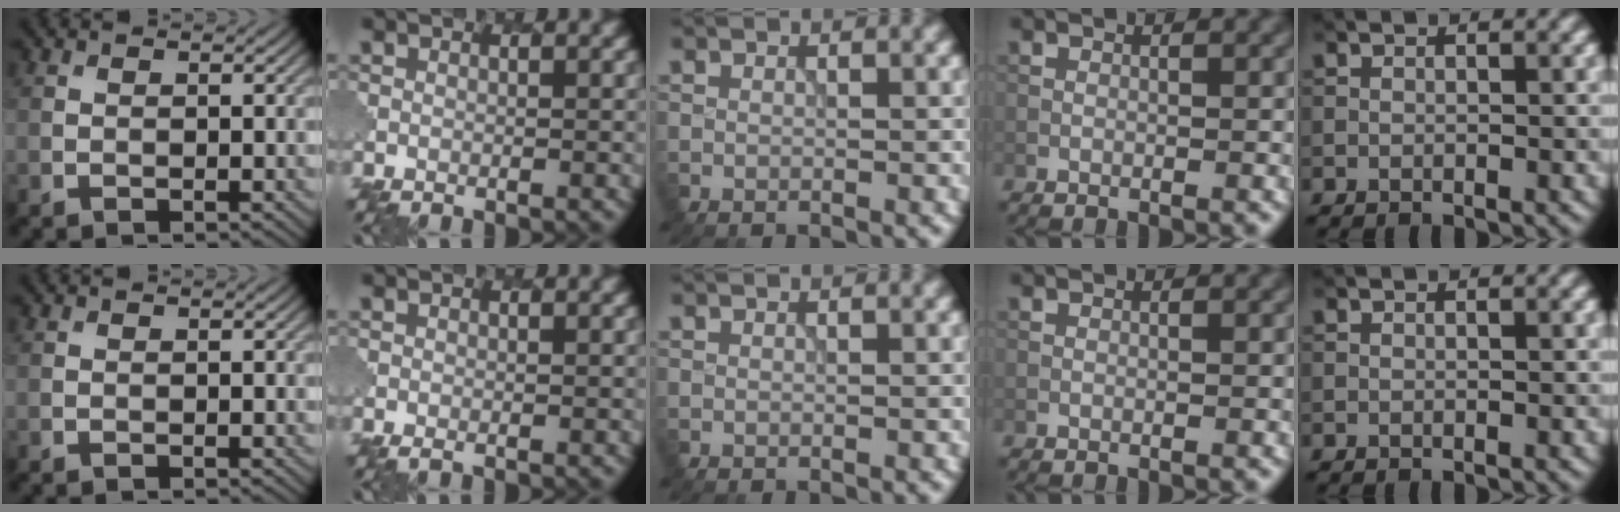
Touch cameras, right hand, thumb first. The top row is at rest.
{"index": {"total": 0.7, "force": [-0.3, 0.2, 0.6], "torque": [-0.010, -0.001, -0.005]}}